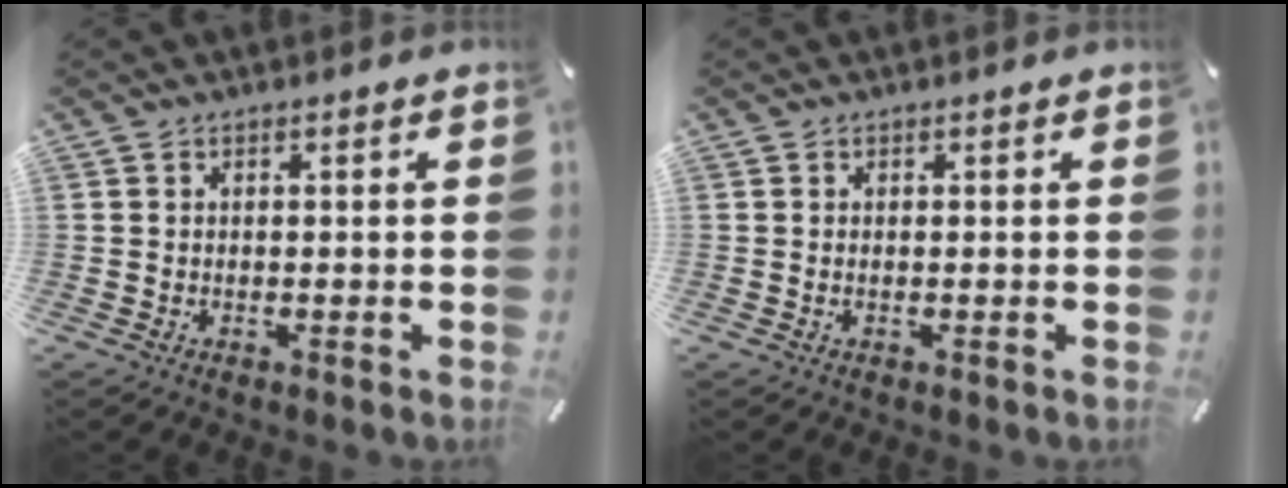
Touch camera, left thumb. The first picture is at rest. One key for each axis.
{"total": 0.7, "fx": 0.0, "fy": 0.1, "fz": 0.6, "tx": -0.014, "ty": -0.003, "tz": 0.000}